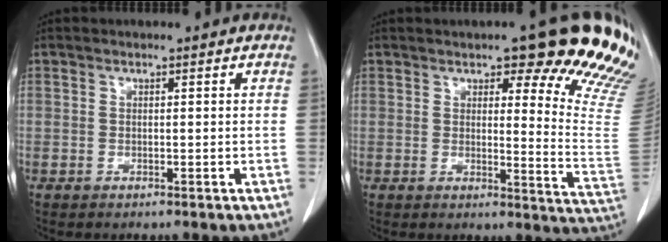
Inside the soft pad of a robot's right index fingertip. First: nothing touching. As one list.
[{"total": 16.0, "force": [11.5, 2.1, 10.9], "torque": [-0.113, -0.057, 0.118]}]